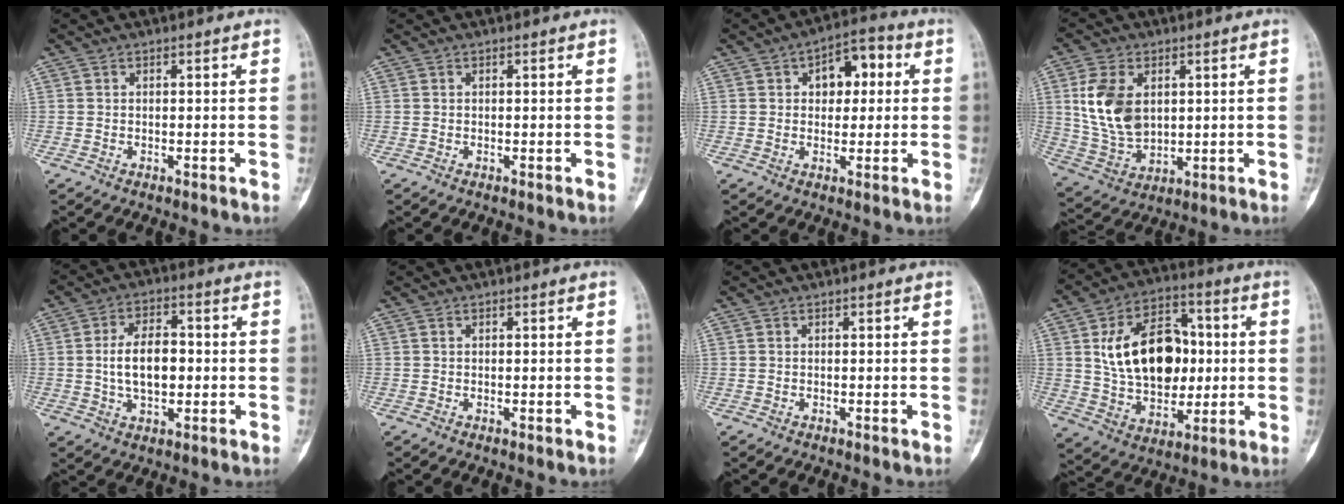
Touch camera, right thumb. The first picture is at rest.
{"total": 0.0}
{"total": 8.3, "force": [2.0, 5.3, 6.0], "torque": [-0.050, 0.017, 0.021]}
{"total": 12.6, "force": [2.5, 8.2, 9.2], "torque": [-0.172, -0.009, 0.058]}
{"total": 9.5, "force": [-0.3, 5.5, 7.7], "torque": [-0.125, 0.013, -0.007]}
{"total": 0.0}
{"total": 0.0}
{"total": 20.5, "force": [2.4, 13.7, 15.1], "torque": [-0.208, 0.011, 0.047]}